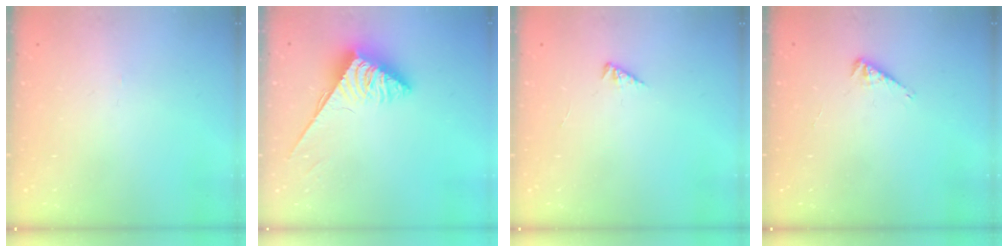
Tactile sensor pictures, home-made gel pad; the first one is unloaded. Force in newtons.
{"total": 3.7, "press": 3.7, "slide": 0.6}
{"total": 1.4, "press": 1.3, "slide": 0.3}
{"total": 2.2, "press": 2.1, "slide": 0.5}